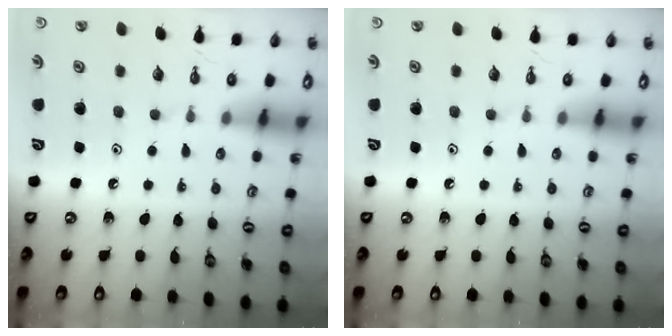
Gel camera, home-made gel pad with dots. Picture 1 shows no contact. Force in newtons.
{"total": 0.0}